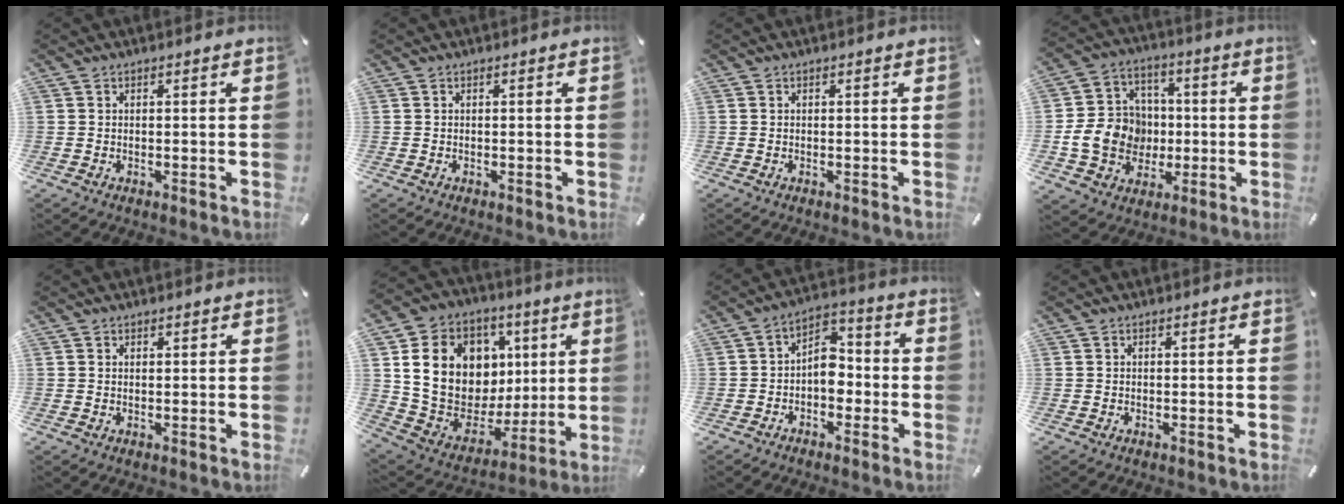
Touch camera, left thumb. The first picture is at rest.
{"total": 0.0}
{"total": 0.0}
{"total": 13.2, "force": [-1.8, 12.0, 5.2], "torque": [-0.100, 0.026, -0.022]}
{"total": 0.7, "force": [0.4, 0.5, 0.1], "torque": [-0.001, 0.001, 0.009]}
{"total": 20.0, "force": [6.0, 15.9, 10.4], "torque": [-0.185, -0.030, 0.129]}
{"total": 7.3, "force": [-2.2, 5.3, 4.6], "torque": [-0.064, 0.016, -0.043]}
{"total": 0.0}